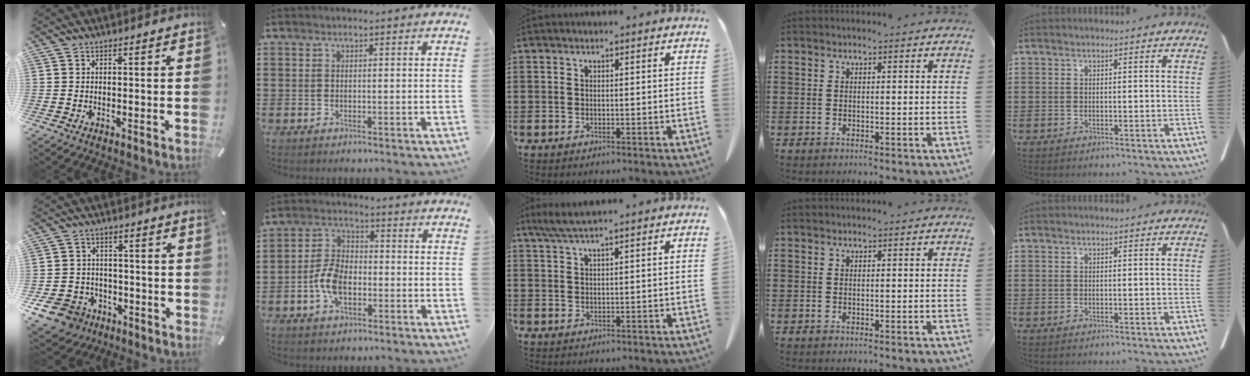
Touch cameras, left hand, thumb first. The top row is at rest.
{"thumb": {"total": 9.4, "force": [-5.0, 7.5, 2.7], "torque": [-0.076, 0.039, -0.091]}, "index": {"total": 6.6, "force": [-2.0, 3.9, 5.0], "torque": [-0.121, 0.002, -0.043]}, "middle": {"total": 2.6, "force": [1.9, 0.0, 1.8], "torque": [-0.038, -0.001, 0.037]}}